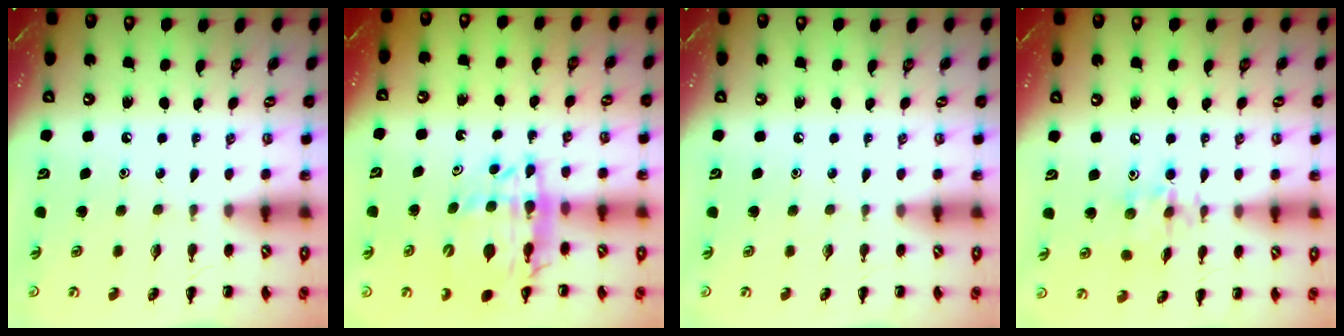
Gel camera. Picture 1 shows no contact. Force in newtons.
{"total": 15.2, "press": 14.7, "slide": 3.9}
{"total": 0.0}
{"total": 7.6, "press": 7.5, "slide": 0.6}